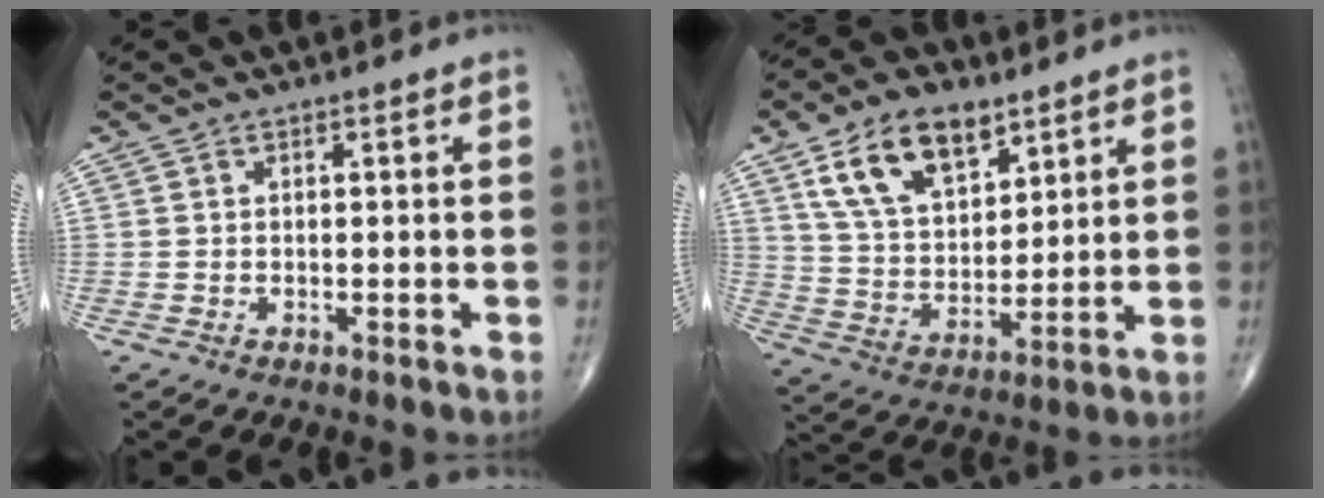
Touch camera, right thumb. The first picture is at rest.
{"total": 15.0, "force": [8.2, 8.3, 9.4], "torque": [-0.140, -0.030, 0.159]}